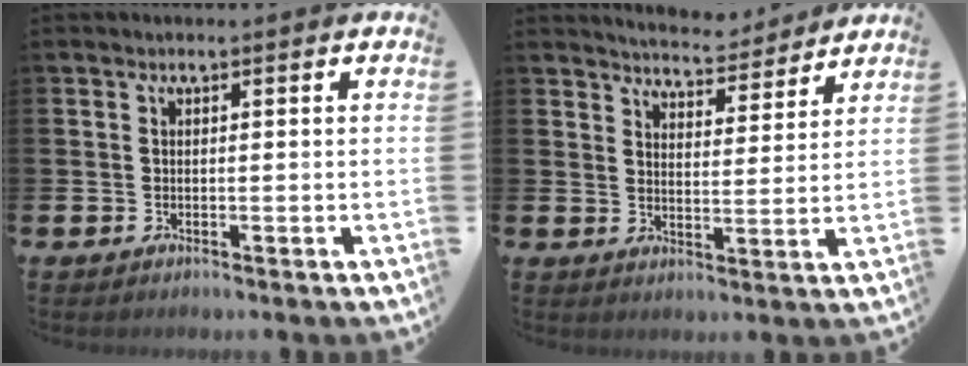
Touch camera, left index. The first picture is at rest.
{"total": 5.4, "force": [5.4, 0.6, 0.0], "torque": [-0.009, -0.043, 0.093]}